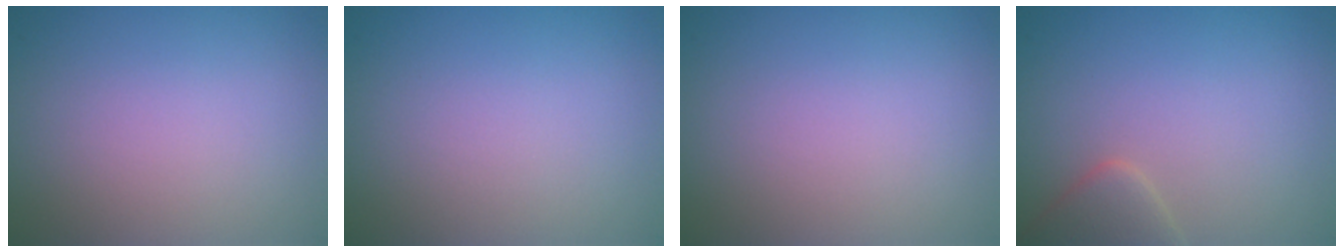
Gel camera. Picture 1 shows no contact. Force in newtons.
{"total": 0.0}
{"total": 0.0}
{"total": 2.7, "press": 2.7, "slide": 0.2}